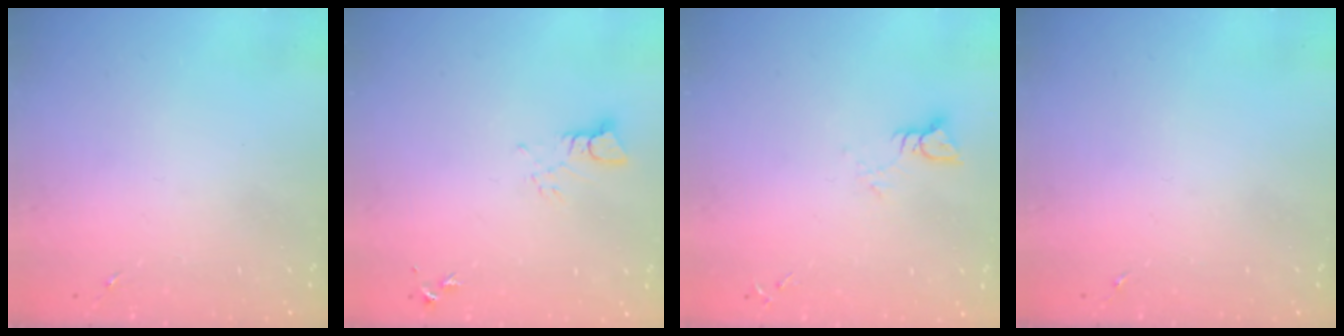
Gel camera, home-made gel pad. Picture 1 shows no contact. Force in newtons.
{"total": 3.2, "press": 3.2, "slide": 0.3}
{"total": 3.8, "press": 3.8, "slide": 0.4}
{"total": 0.0}